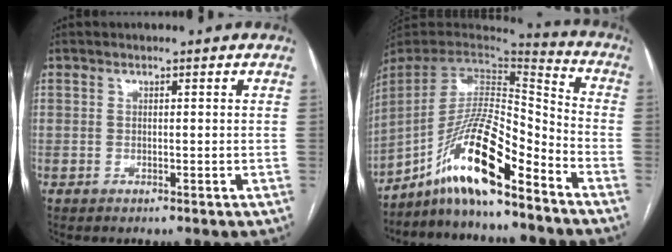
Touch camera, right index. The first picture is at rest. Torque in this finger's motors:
{"motor_torque": [1.62, -0.52, 0.65, 0.21]}